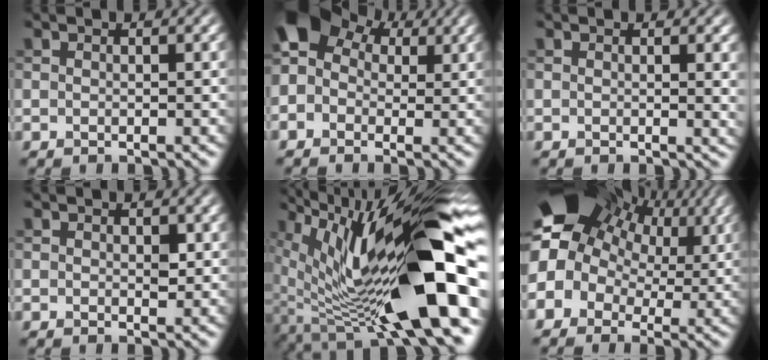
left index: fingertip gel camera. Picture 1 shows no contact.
{"total": 8.5, "force": [2.0, 6.6, 4.9], "torque": [-0.099, 0.031, 0.012]}
{"total": 1.9, "force": [0.5, 0.6, 1.7], "torque": [-0.015, -0.002, 0.006]}
{"total": 0.9, "force": [0.2, 0.6, 0.7], "torque": [-0.009, -0.004, 0.004]}
{"total": 18.1, "force": [0.3, 5.9, 17.1], "torque": [-0.281, 0.013, 0.008]}
{"total": 15.8, "force": [5.7, 11.6, 9.0], "torque": [-0.185, 0.036, 0.080]}